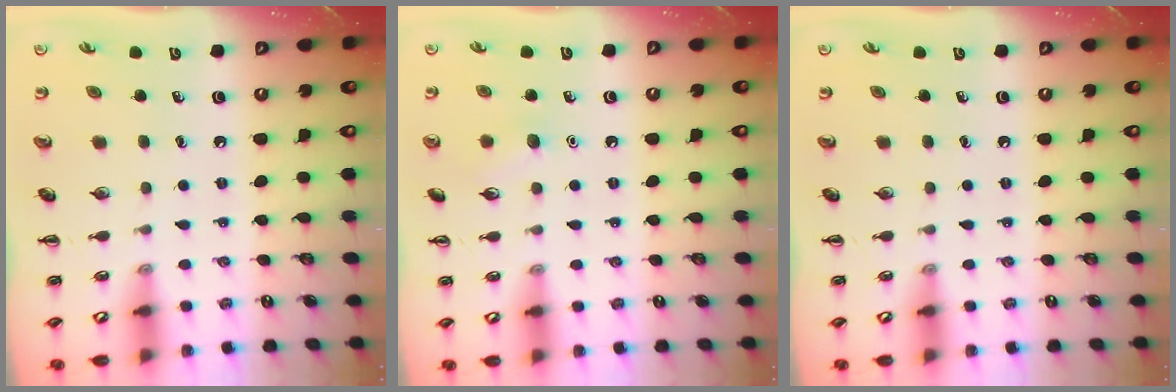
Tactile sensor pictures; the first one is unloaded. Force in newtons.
{"total": 5.8, "press": 5.6, "slide": 1.5}
{"total": 0.0}